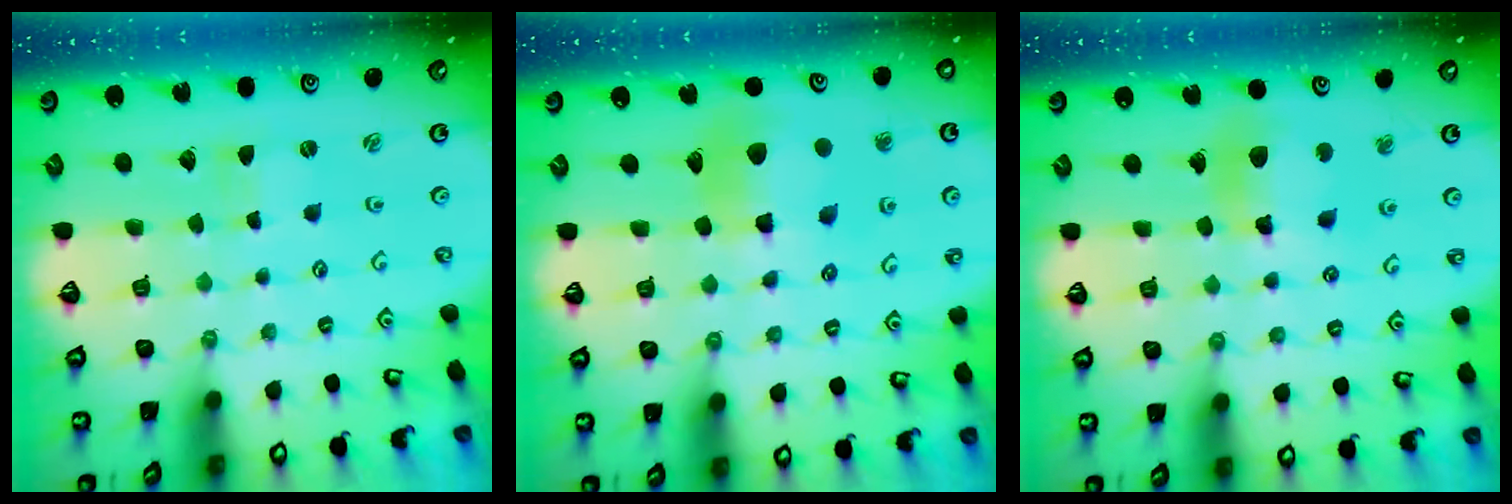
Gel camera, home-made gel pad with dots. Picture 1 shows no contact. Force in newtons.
{"total": 12.1, "press": 12.0, "slide": 1.6}
{"total": 12.0, "press": 11.9, "slide": 1.5}